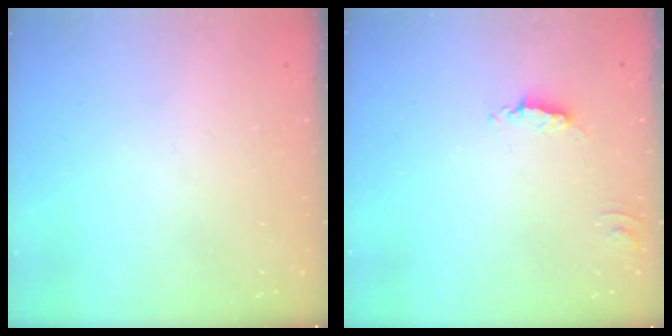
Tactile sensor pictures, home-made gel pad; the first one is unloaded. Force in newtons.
{"total": 2.0, "press": 2.0, "slide": 0.2}